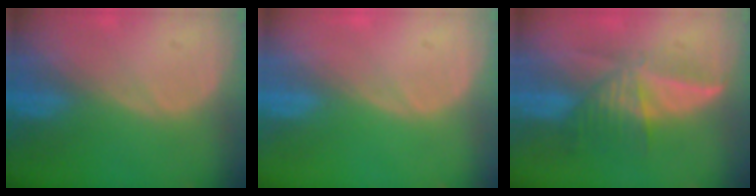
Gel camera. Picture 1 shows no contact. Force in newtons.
{"total": 0.0}
{"total": 6.0, "press": 5.8, "slide": 1.6}